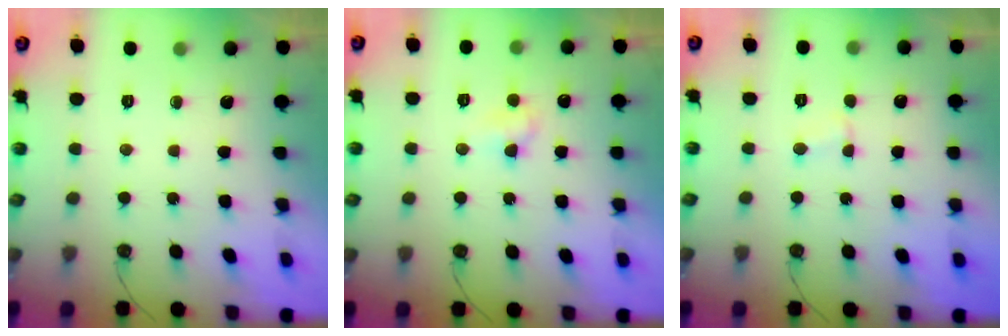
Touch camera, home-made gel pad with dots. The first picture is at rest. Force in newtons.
{"total": 3.6, "press": 3.5, "slide": 0.6}
{"total": 2.3, "press": 2.3, "slide": 0.2}